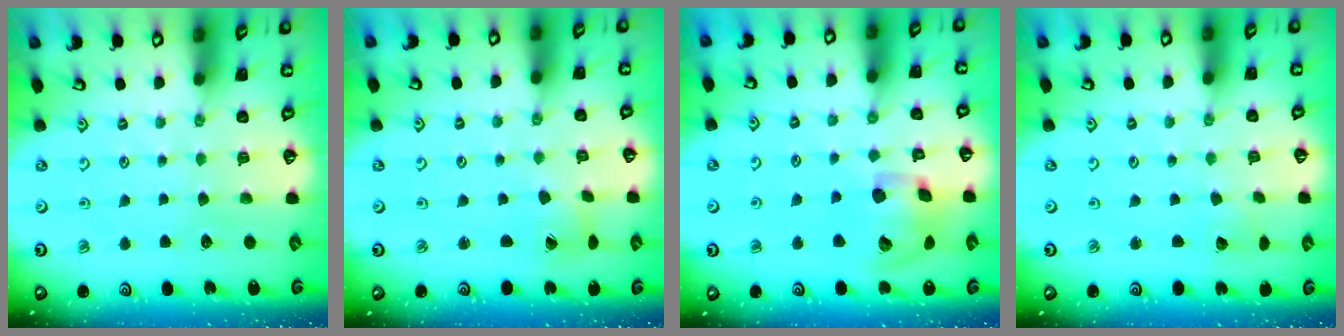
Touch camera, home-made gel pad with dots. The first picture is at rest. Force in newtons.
{"total": 2.2, "press": 2.2, "slide": 0.3}
{"total": 15.0, "press": 14.8, "slide": 2.3}
{"total": 2.5, "press": 2.5, "slide": 0.3}